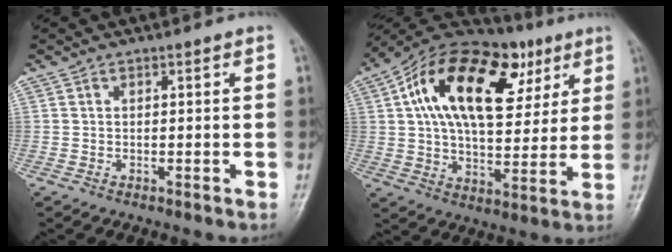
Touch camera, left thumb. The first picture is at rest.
{"total": 25.6, "force": [9.5, 13.8, 19.4], "torque": [-0.303, 0.012, 0.150]}